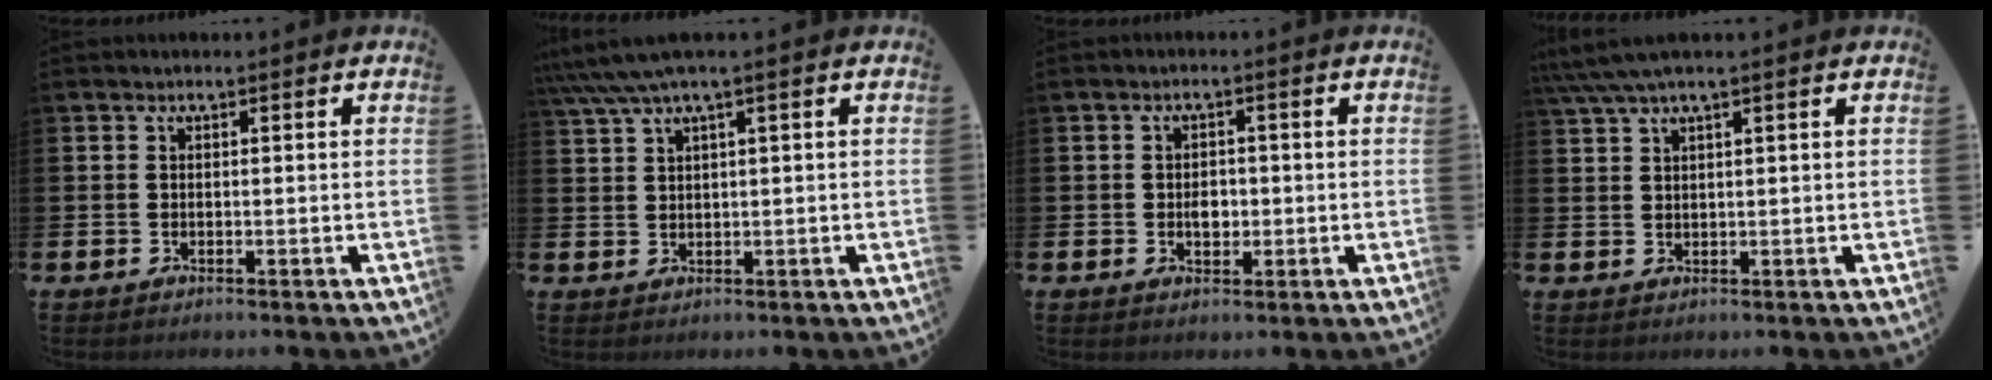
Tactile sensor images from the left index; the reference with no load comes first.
{"total": 3.6, "force": [2.4, 0.1, 2.7], "torque": [-0.063, 0.001, 0.044]}
{"total": 2.3, "force": [-0.3, 1.7, 1.5], "torque": [-0.010, -0.003, -0.011]}
{"total": 3.1, "force": [2.2, 0.2, 2.2], "torque": [-0.051, 0.004, 0.042]}